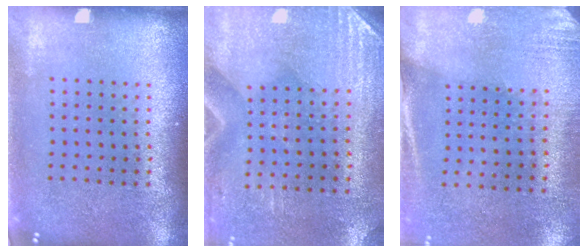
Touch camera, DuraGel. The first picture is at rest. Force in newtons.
{"total": 2.9, "press": 2.5, "slide": 1.5}
{"total": 2.6, "press": 2.3, "slide": 1.3}